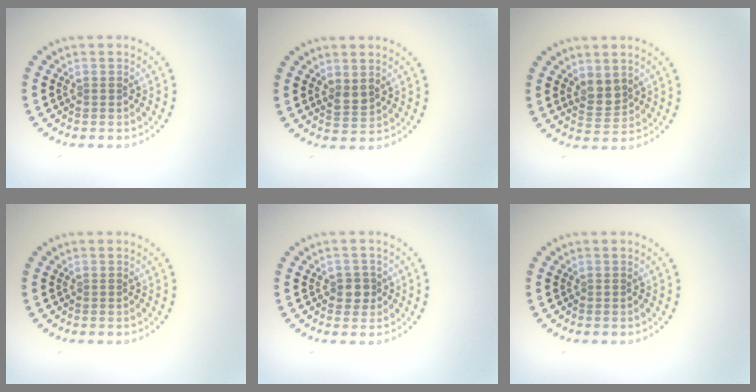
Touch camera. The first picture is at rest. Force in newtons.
{"total": 1.4, "press": 1.3, "slide": 0.6}
{"total": 2.3, "press": 2.1, "slide": 1.1}
{"total": 0.0}
{"total": 1.6, "press": 1.5, "slide": 0.7}
{"total": 0.0}